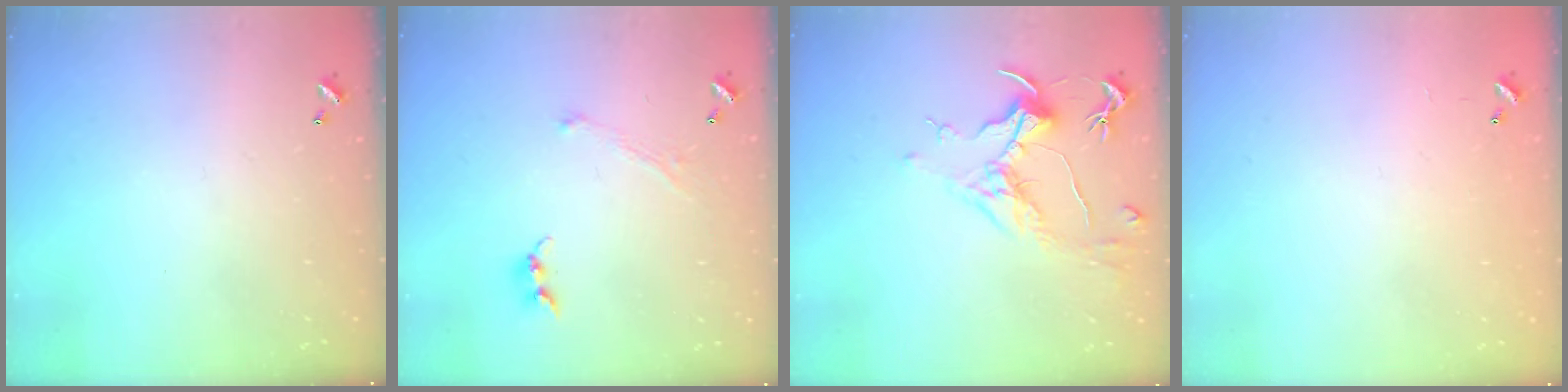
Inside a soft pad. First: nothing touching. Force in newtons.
{"total": 1.3, "press": 1.2, "slide": 0.5}
{"total": 1.6, "press": 1.3, "slide": 0.9}
{"total": 8.0, "press": 8.0, "slide": 0.5}